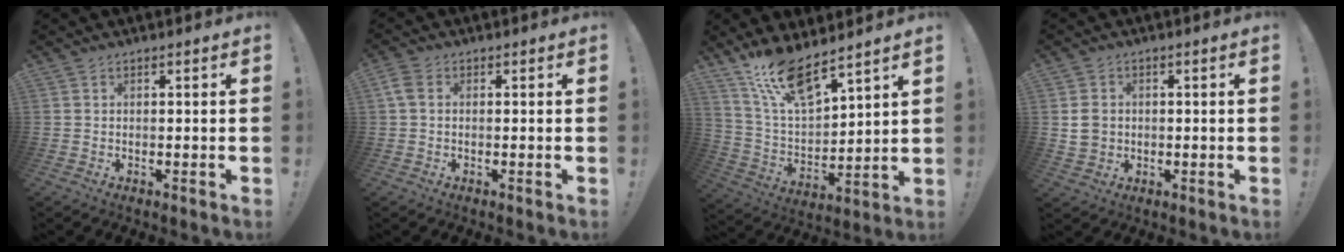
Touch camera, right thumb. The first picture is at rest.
{"total": 3.0, "force": [0.8, 1.9, 2.1], "torque": [-0.039, 0.007, 0.015]}
{"total": 14.1, "force": [11.4, 4.0, 7.2], "torque": [-0.153, -0.078, 0.208]}
{"total": 5.3, "force": [0.4, 4.7, 2.4], "torque": [-0.037, 0.008, 0.010]}